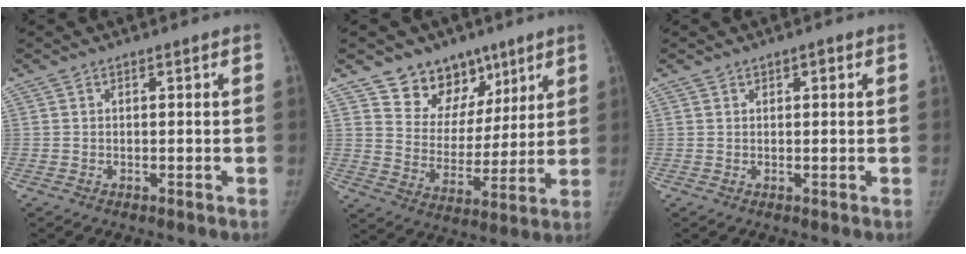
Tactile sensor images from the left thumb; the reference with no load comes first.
{"total": 12.9, "force": [8.6, 8.9, 3.5], "torque": [-0.002, -0.050, 0.151]}
{"total": 1.2, "force": [0.6, 0.7, 0.8], "torque": [-0.003, 0.000, 0.005]}